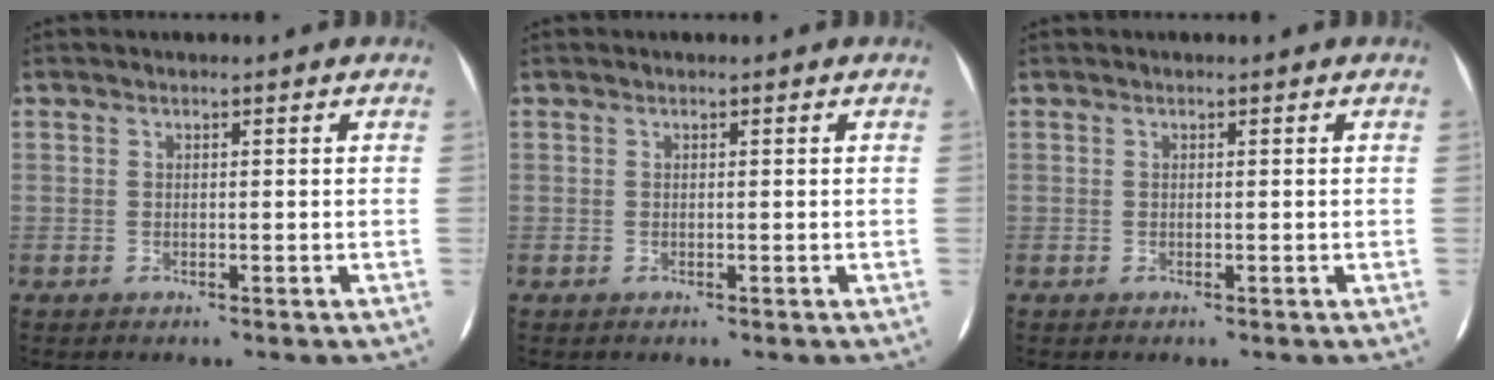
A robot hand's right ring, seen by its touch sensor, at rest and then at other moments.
{"total": 0.0}
{"total": 0.0}